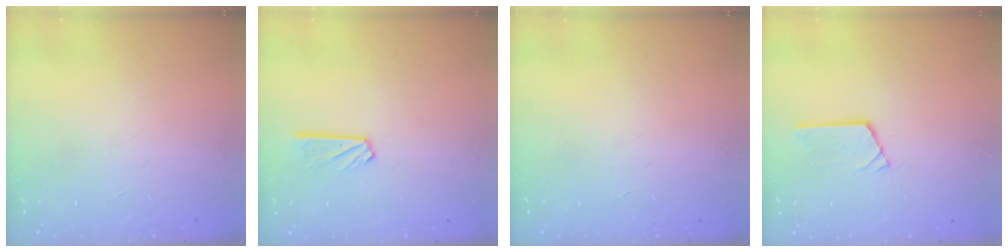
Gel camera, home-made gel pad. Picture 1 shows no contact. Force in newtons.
{"total": 4.7, "press": 4.7, "slide": 0.4}
{"total": 0.0}
{"total": 2.9, "press": 2.9, "slide": 0.2}